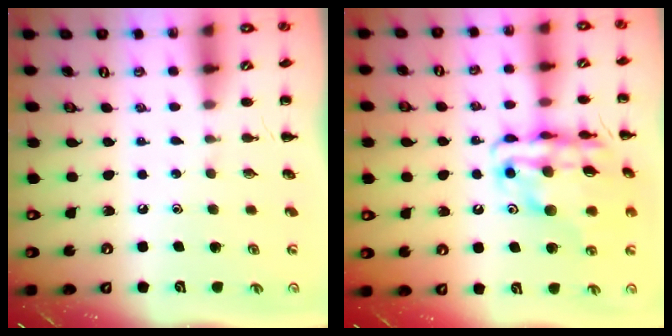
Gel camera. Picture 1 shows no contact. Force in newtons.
{"total": 19.5, "press": 19.2, "slide": 3.6}